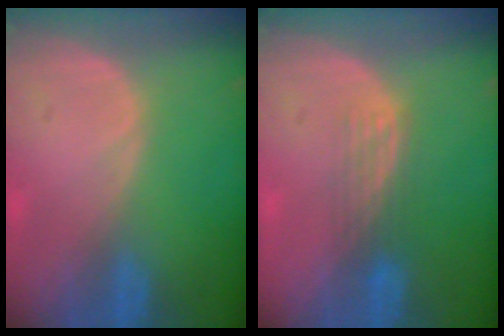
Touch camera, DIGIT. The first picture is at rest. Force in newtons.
{"total": 3.0, "press": 2.7, "slide": 1.3}